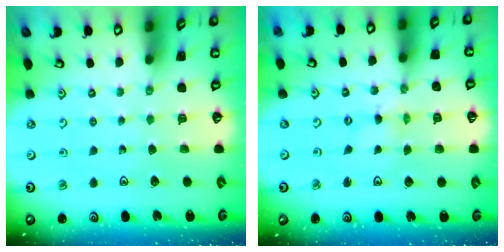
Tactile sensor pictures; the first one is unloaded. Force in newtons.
{"total": 0.0}